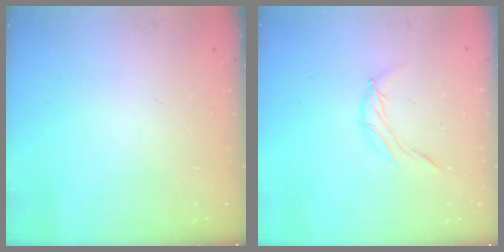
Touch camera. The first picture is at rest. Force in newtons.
{"total": 5.7, "press": 5.6, "slide": 0.9}